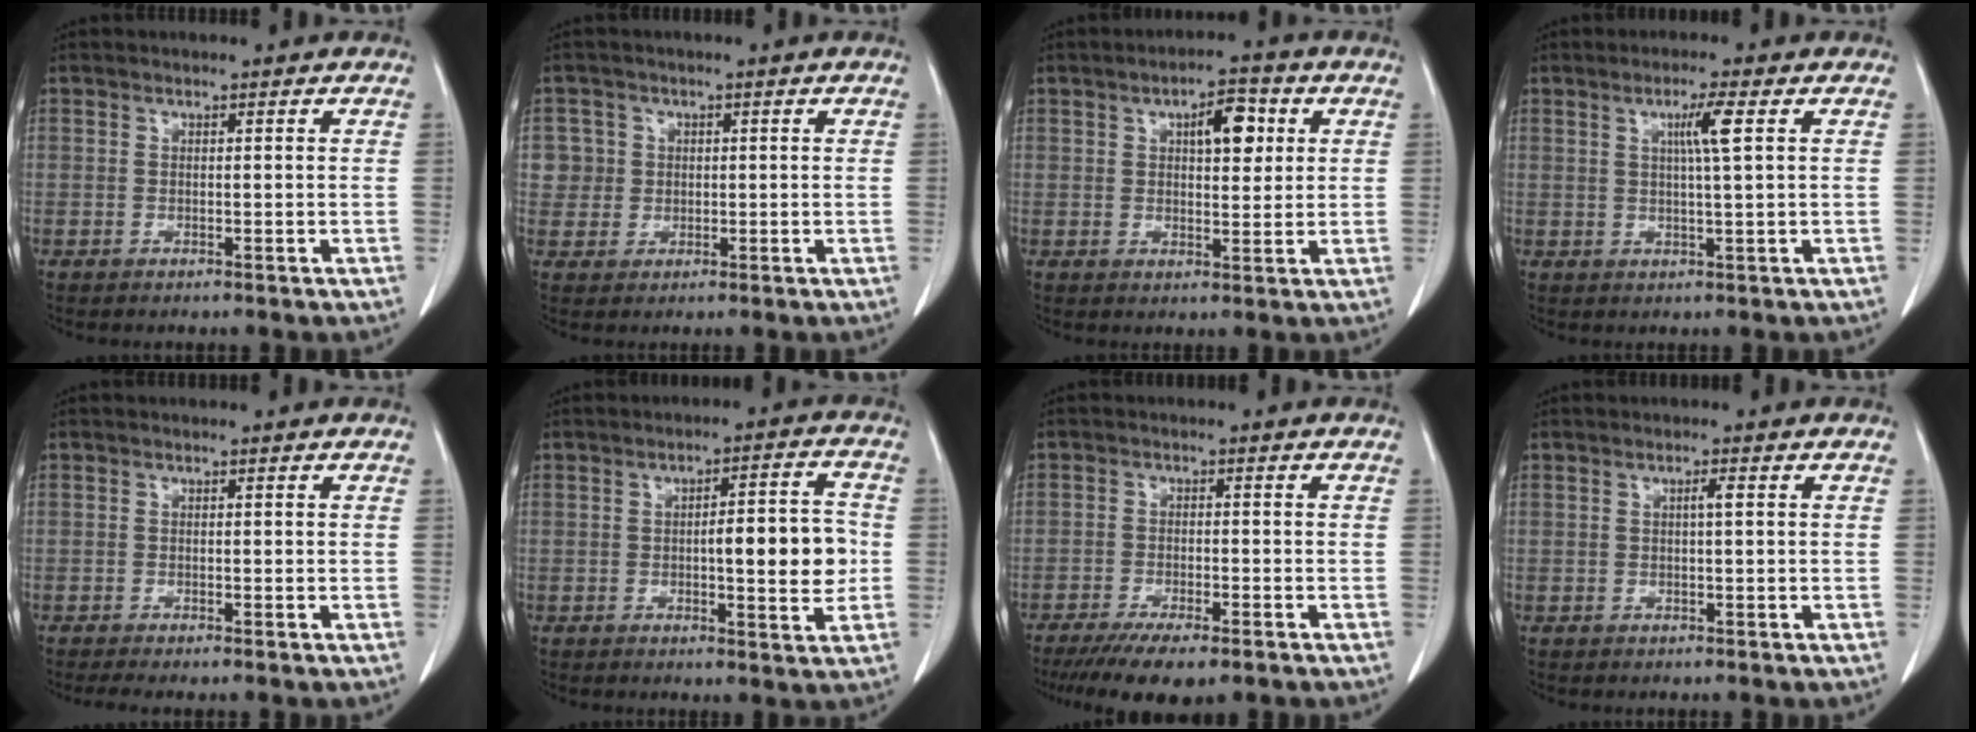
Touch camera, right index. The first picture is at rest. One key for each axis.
{"total": 3.6, "fx": 0.7, "fy": 3.5, "fz": -0.2, "tx": 0.024, "ty": 0.006, "tz": 0.011}
{"total": 6.1, "fx": 2.1, "fy": 2.4, "fz": 5.2, "tx": -0.079, "ty": 0.008, "tz": 0.032}
{"total": 4.0, "fx": 1.2, "fy": -0.6, "fz": 3.8, "tx": -0.069, "ty": -0.003, "tz": 0.021}
{"total": 1.6, "fx": -1.3, "fy": -0.1, "fz": 0.9, "tx": -0.022, "ty": -0.005, "tz": -0.024}
{"total": 9.0, "fx": -0.5, "fy": 2.0, "fz": 8.7, "tx": -0.117, "ty": 0.014, "tz": -0.004}
{"total": 8.9, "fx": -6.6, "fy": 2.2, "fz": 5.7, "tx": -0.084, "ty": -0.015, "tz": -0.101}
{"total": 1.1, "fx": 0.2, "fy": 0.0, "fz": 1.1, "tx": -0.020, "ty": 0.002, "tz": 0.002}